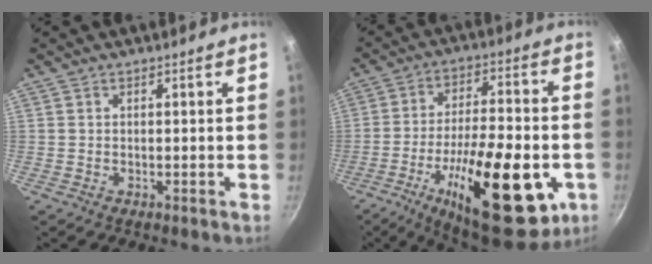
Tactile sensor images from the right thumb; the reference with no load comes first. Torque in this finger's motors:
{"motor_torque": [2.76, 2.25, 2.12, -0.65, 0.53]}